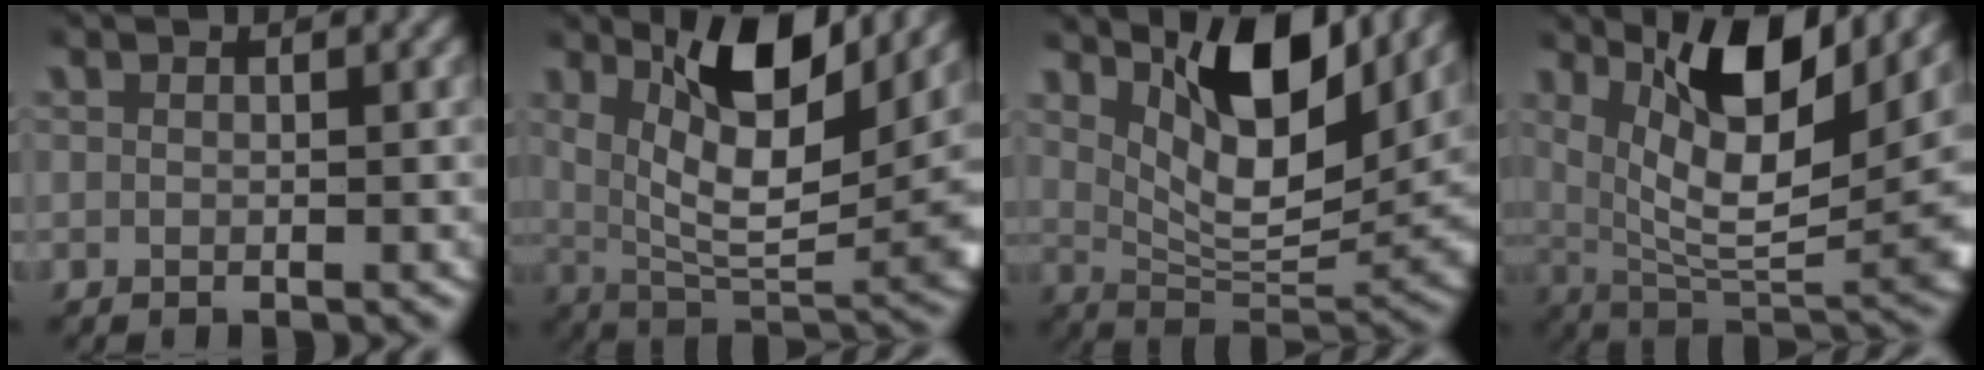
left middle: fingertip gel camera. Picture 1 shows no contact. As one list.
[{"total": 11.0, "force": [3.5, 4.6, 9.3], "torque": [-0.146, -0.007, 0.060]}, {"total": 10.1, "force": [4.8, 4.1, 7.9], "torque": [-0.120, 0.000, 0.072]}, {"total": 12.2, "force": [3.8, 5.3, 10.4], "torque": [-0.155, -0.003, 0.064]}]